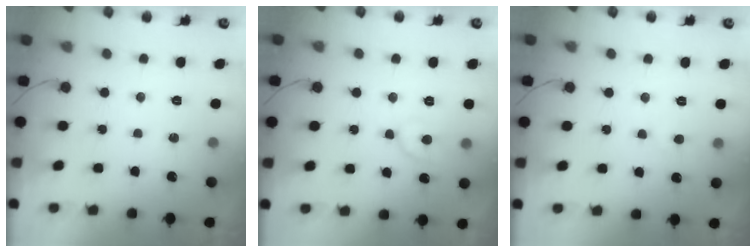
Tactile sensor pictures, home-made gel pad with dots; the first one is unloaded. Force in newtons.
{"total": 6.4, "press": 6.3, "slide": 0.8}
{"total": 2.6, "press": 2.6, "slide": 0.3}